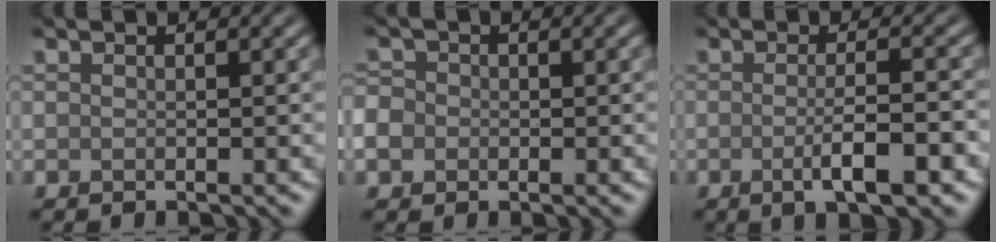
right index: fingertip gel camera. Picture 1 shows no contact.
{"total": 2.6, "force": [-0.5, 2.4, 1.1], "torque": [-0.016, 0.005, -0.018]}
{"total": 4.4, "force": [-1.2, 0.9, 4.1], "torque": [-0.068, -0.004, -0.020]}